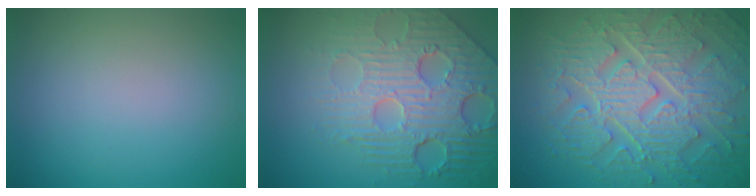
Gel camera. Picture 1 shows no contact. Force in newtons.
{"total": 8.2, "press": 5.8, "slide": 5.9}
{"total": 10.4, "press": 7.1, "slide": 7.5}